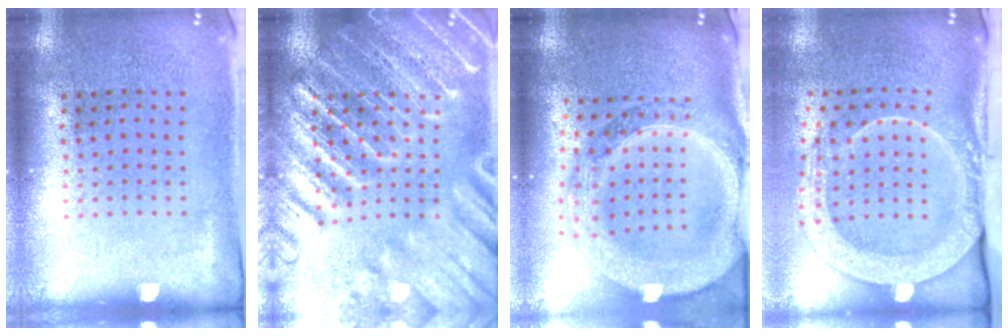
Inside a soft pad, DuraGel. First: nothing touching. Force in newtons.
{"total": 4.1, "press": 4.0, "slide": 0.5}
{"total": 3.3, "press": 2.7, "slide": 1.9}
{"total": 2.8, "press": 2.2, "slide": 1.8}